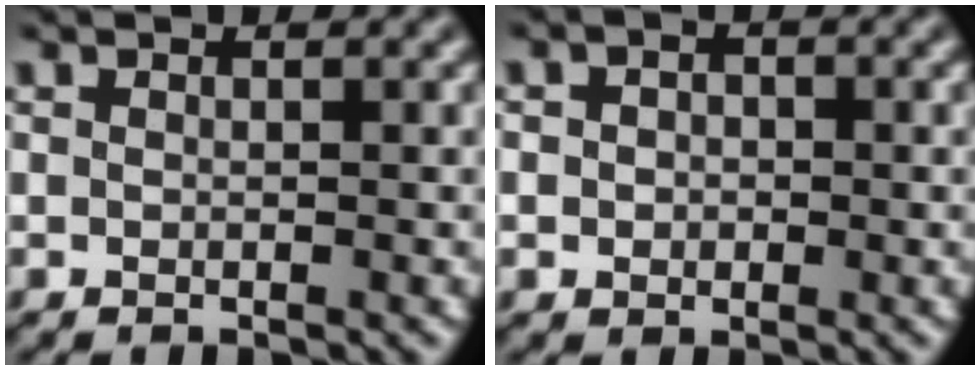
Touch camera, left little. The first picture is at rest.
{"total": 2.7, "force": [0.3, 2.1, 1.6], "torque": [-0.022, 0.016, -0.017]}